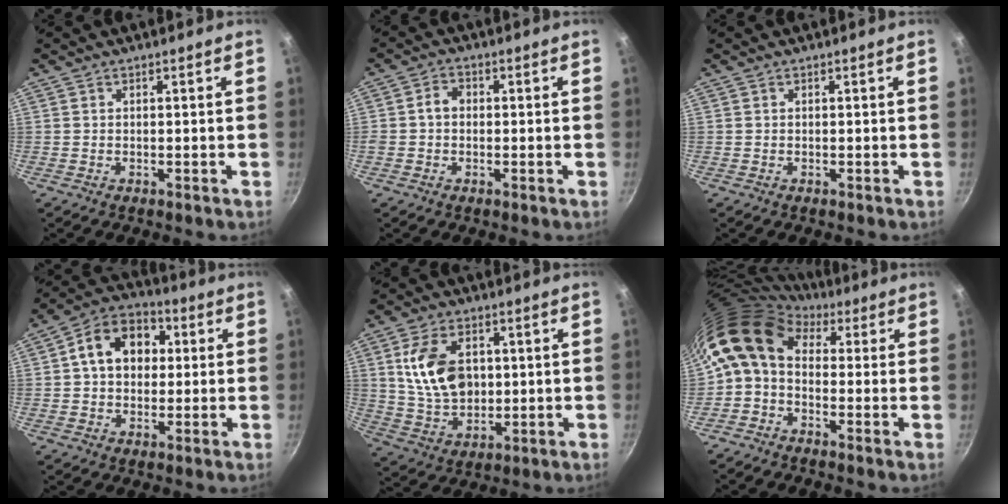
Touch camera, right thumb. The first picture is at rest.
{"total": 3.1, "force": [-0.1, 2.6, 1.8], "torque": [-0.018, 0.012, -0.007]}
{"total": 0.0}
{"total": 12.5, "force": [2.2, 9.4, 8.0], "torque": [-0.094, 0.023, 0.018]}
{"total": 13.2, "force": [2.4, 9.0, 9.4], "torque": [-0.151, -0.014, 0.052]}
{"total": 10.8, "force": [2.1, 7.7, 7.2], "torque": [-0.129, 0.028, 0.012]}